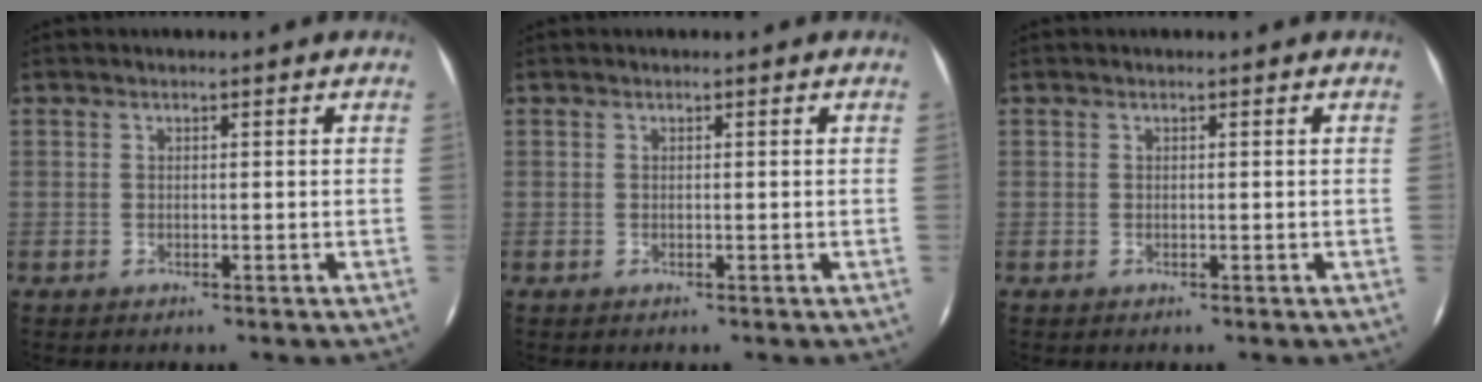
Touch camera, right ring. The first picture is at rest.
{"total": 0.0}
{"total": 0.0}